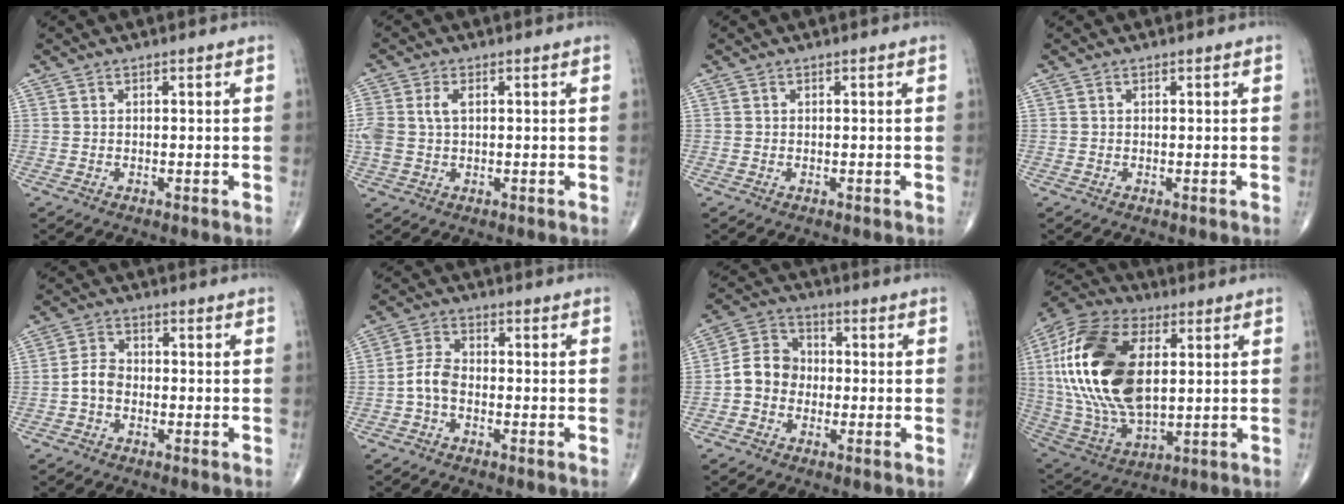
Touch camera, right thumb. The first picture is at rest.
{"total": 5.4, "force": [1.0, 3.3, 4.1], "torque": [-0.113, 0.014, 0.022]}
{"total": 0.0}
{"total": 0.0}
{"total": 3.8, "force": [-1.2, 2.7, 2.3], "torque": [-0.037, 0.015, -0.032]}
{"total": 4.3, "force": [-1.5, 2.6, 3.1], "torque": [-0.062, 0.018, -0.037]}
{"total": 7.7, "force": [-1.4, 6.6, 3.7], "torque": [-0.048, 0.032, -0.042]}
{"total": 26.5, "force": [4.4, 14.4, 21.8], "torque": [-0.452, -0.012, 0.078]}